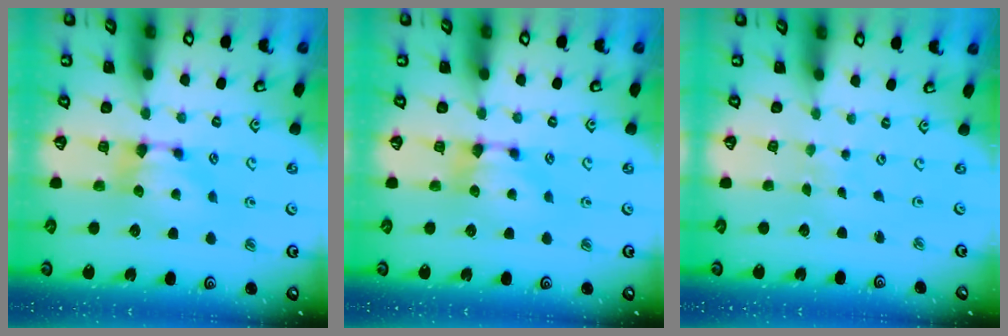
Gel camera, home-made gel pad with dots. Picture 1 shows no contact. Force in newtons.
{"total": 0.0}
{"total": 6.1, "press": 6.1, "slide": 0.2}